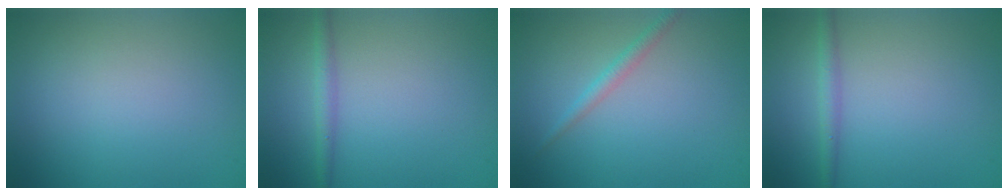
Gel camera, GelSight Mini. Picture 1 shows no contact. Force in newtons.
{"total": 1.6, "press": 1.6, "slide": 0.1}
{"total": 1.4, "press": 1.4, "slide": 0.1}
{"total": 1.6, "press": 1.6, "slide": 0.1}